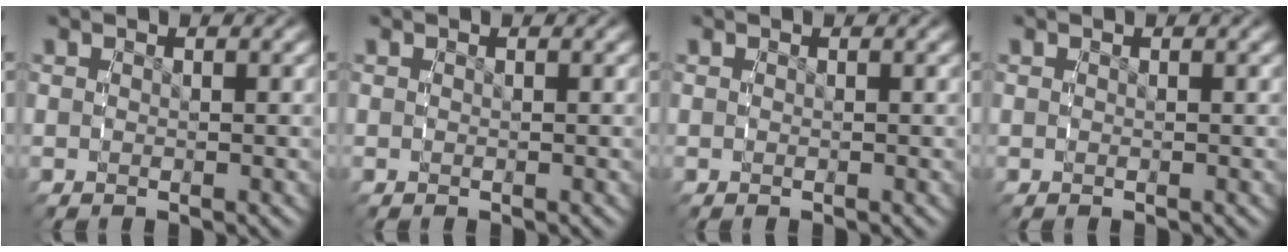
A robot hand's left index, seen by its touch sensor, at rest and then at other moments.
{"total": 0.0}
{"total": 0.0}
{"total": 0.0}